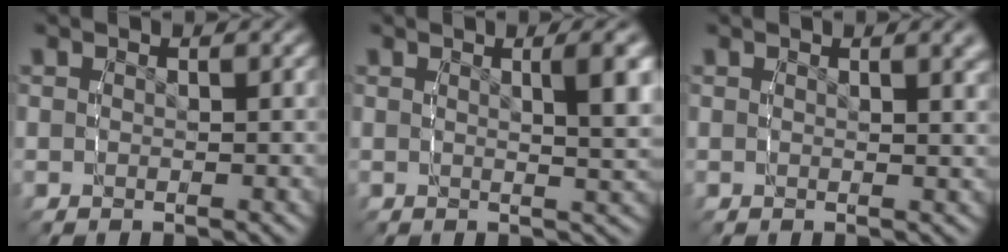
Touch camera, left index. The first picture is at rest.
{"total": 3.5, "force": [1.1, 0.1, 3.3], "torque": [-0.044, -0.004, 0.024]}
{"total": 1.4, "force": [0.9, -0.3, 1.0], "torque": [-0.013, -0.004, 0.016]}